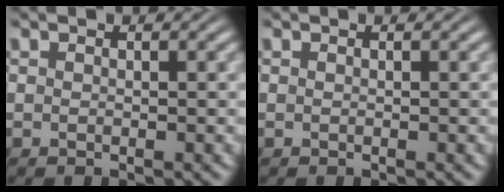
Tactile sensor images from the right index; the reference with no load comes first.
{"total": 0.0}